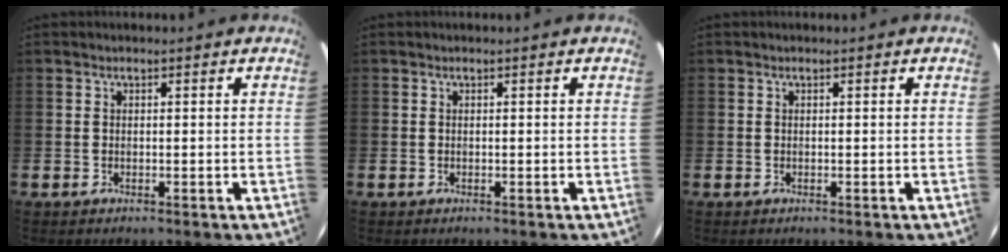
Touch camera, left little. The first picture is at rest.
{"total": 0.0}
{"total": 0.0}